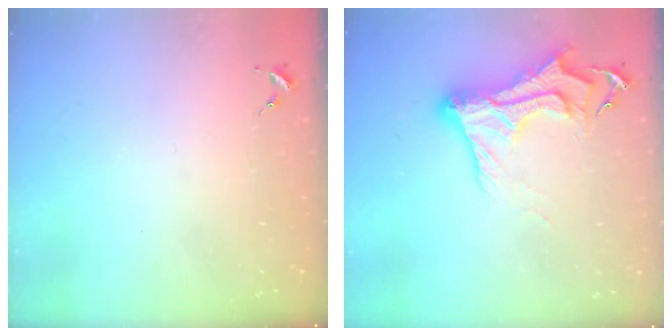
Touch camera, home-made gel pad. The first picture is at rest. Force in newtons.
{"total": 15.8, "press": 15.7, "slide": 1.2}